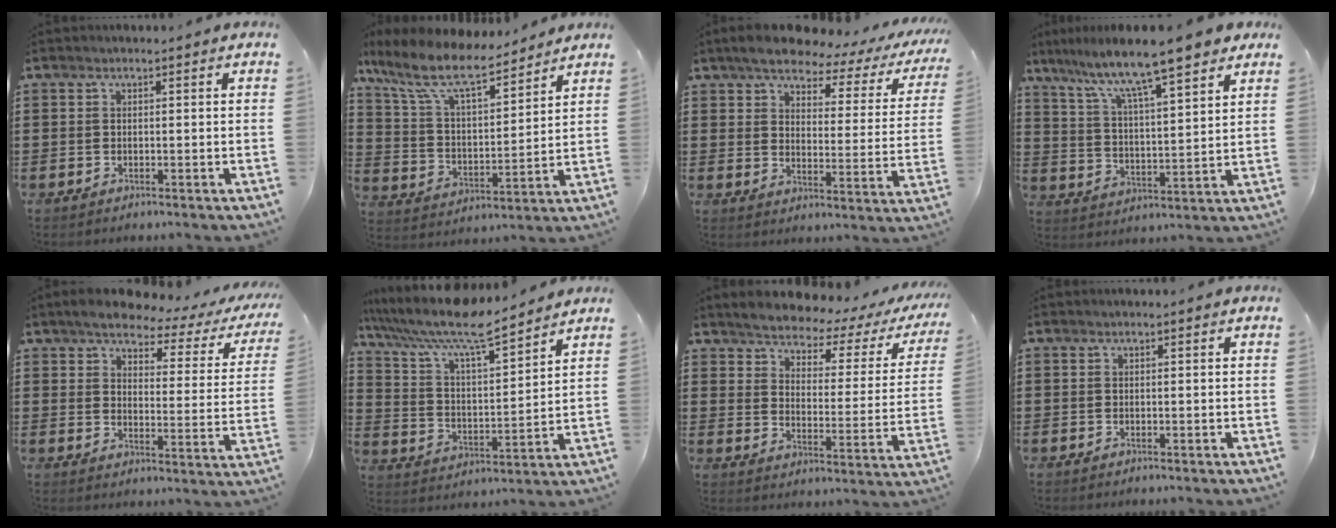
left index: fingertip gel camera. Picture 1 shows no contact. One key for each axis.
{"total": 10.3, "fx": 8.4, "fy": 2.3, "fz": 5.5, "tx": -0.141, "ty": -0.038, "tz": 0.145}
{"total": 5.6, "fx": 4.8, "fy": 1.8, "fz": 2.2, "tx": -0.062, "ty": -0.025, "tz": 0.079}
{"total": 9.4, "fx": 8.0, "fy": 0.4, "fz": 5.0, "tx": -0.130, "ty": -0.047, "tz": 0.131}
{"total": 4.6, "fx": 3.8, "fy": 1.2, "fz": 2.2, "tx": -0.058, "ty": -0.022, "tz": 0.058}
{"total": 8.7, "fx": 7.6, "fy": 0.9, "fz": 4.1, "tx": -0.113, "ty": -0.047, "tz": 0.127}
{"total": 3.5, "fx": 3.4, "fy": 0.5, "fz": 0.7, "tx": -0.042, "ty": -0.033, "tz": 0.050}
{"total": 0.0}